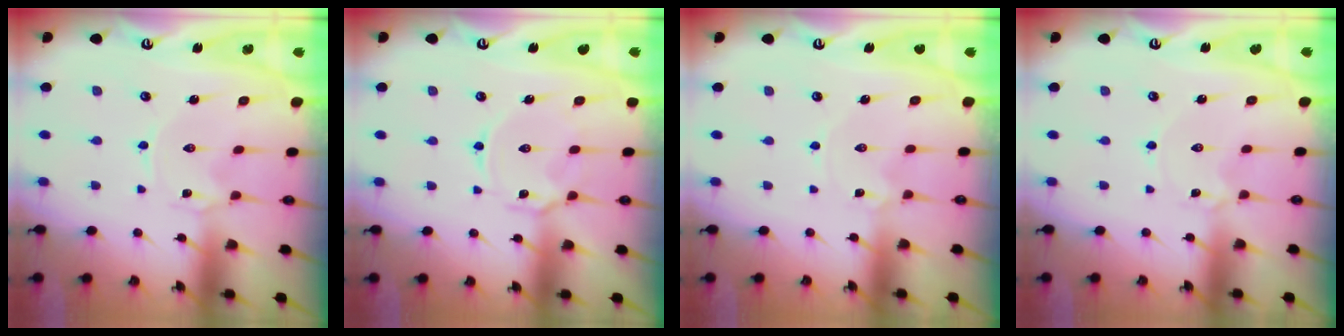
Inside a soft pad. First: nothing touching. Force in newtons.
{"total": 6.2, "press": 6.2, "slide": 0.6}
{"total": 0.8, "press": 0.8, "slide": 0.2}
{"total": 1.9, "press": 1.9, "slide": 0.2}